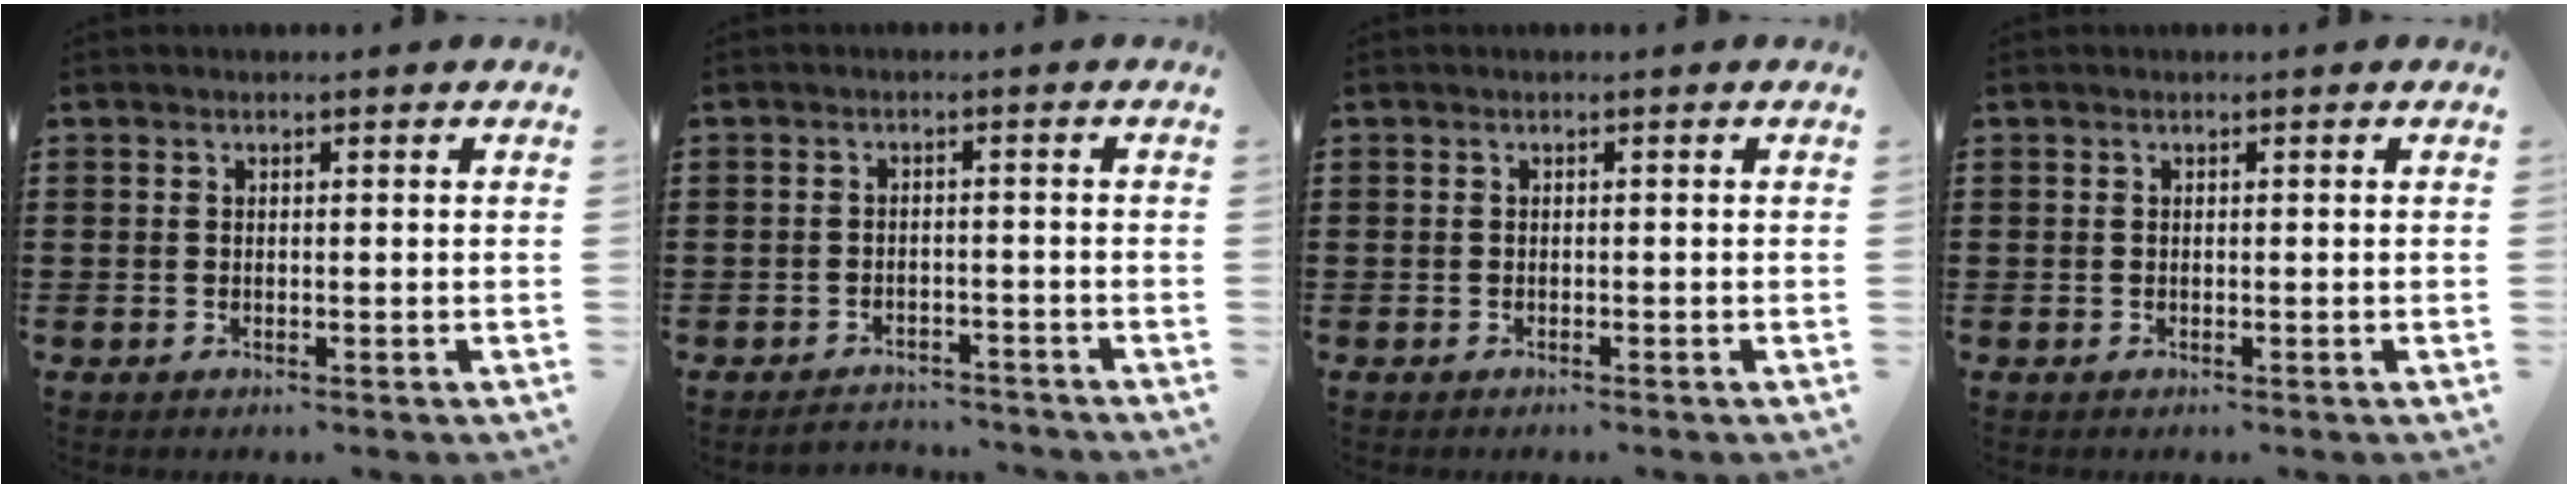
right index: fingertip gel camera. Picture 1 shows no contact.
{"total": 2.6, "force": [-2.5, 0.4, -0.1], "torque": [-0.006, 0.001, -0.056]}
{"total": 0.0}
{"total": 0.0}